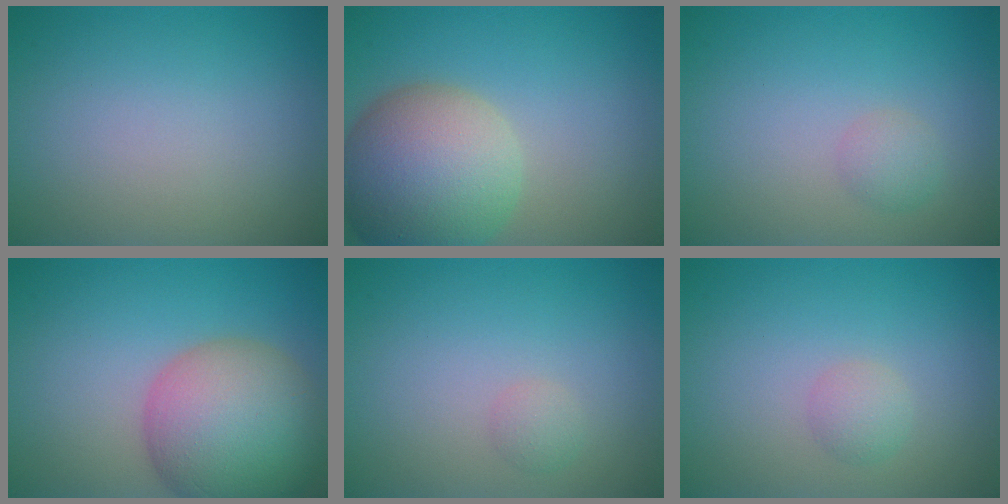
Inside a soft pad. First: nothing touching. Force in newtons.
{"total": 10.6, "press": 10.5, "slide": 0.8}
{"total": 1.3, "press": 1.3, "slide": 0.1}
{"total": 10.4, "press": 10.4, "slide": 0.6}
{"total": 1.0, "press": 1.0, "slide": 0.1}
{"total": 1.4, "press": 1.4, "slide": 0.0}